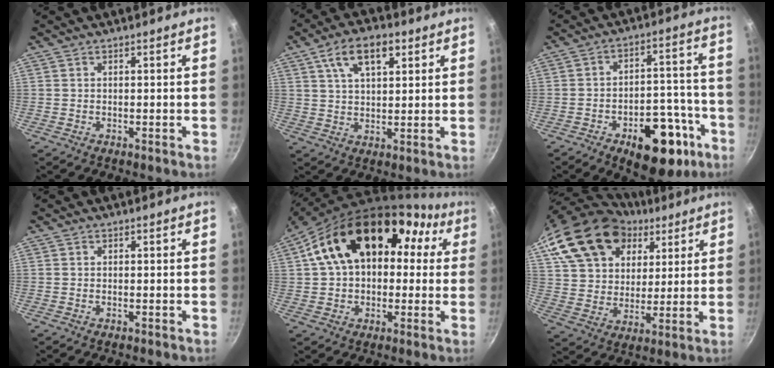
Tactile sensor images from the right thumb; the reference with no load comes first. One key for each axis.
{"total": 9.8, "fx": 4.5, "fy": 5.0, "fz": 7.2, "tx": -0.109, "ty": -0.001, "tz": 0.075}
{"total": 22.7, "fx": -12.2, "fy": 11.4, "fz": 15.3, "tx": -0.145, "ty": 0.083, "tz": -0.167}
{"total": 0.0}
{"total": 23.3, "fx": 5.8, "fy": 15.6, "fz": 16.3, "tx": -0.256, "ty": 0.052, "tz": 0.084}
{"total": 23.1, "fx": 11.7, "fy": 16.1, "fz": 11.7, "tx": -0.206, "ty": 0.005, "tz": 0.214}